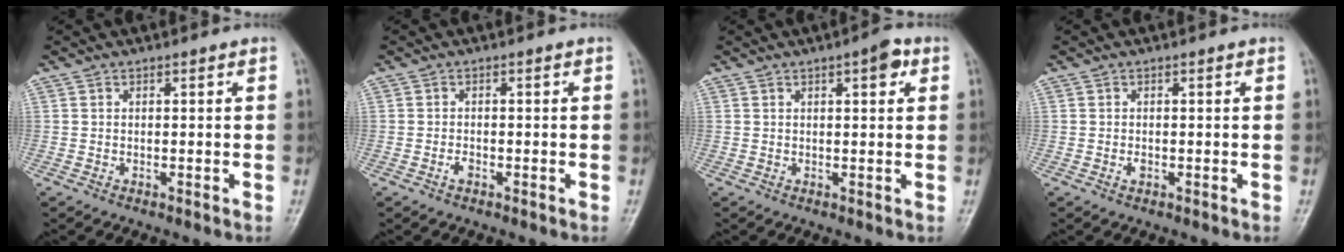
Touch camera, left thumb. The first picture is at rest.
{"total": 1.2, "force": [-0.6, 0.7, 0.8], "torque": [-0.015, 0.003, -0.013]}
{"total": 3.8, "force": [1.7, 1.3, 3.1], "torque": [-0.036, -0.002, 0.020]}
{"total": 1.1, "force": [-0.2, 0.7, 0.9], "torque": [-0.011, 0.001, -0.002]}